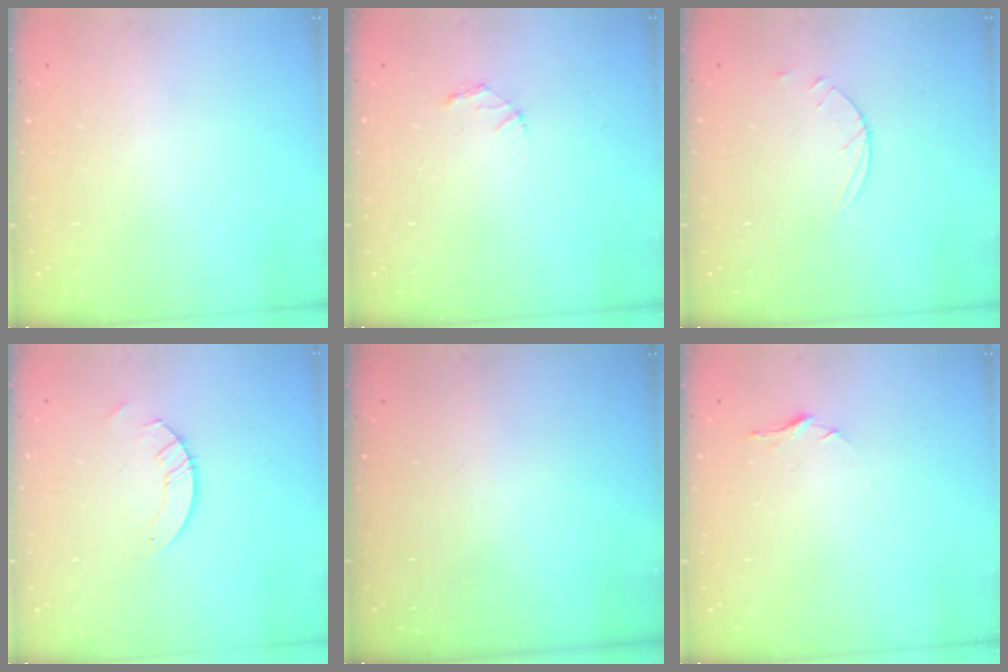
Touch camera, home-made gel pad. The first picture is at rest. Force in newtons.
{"total": 2.1, "press": 2.1, "slide": 0.2}
{"total": 3.5, "press": 3.5, "slide": 0.4}
{"total": 4.4, "press": 4.3, "slide": 0.4}
{"total": 0.0}
{"total": 5.7, "press": 5.6, "slide": 0.6}